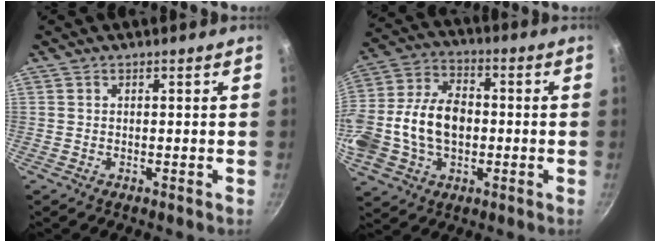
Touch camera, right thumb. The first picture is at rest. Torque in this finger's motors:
{"motor_torque": [2.58, 2.42, 1.61, -1.15, 0.21]}